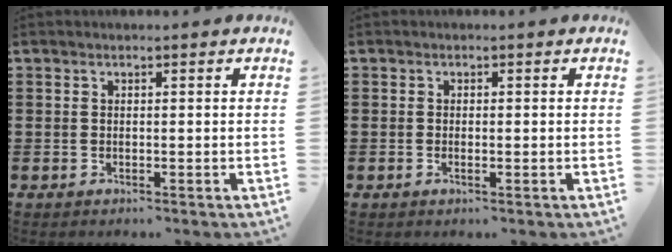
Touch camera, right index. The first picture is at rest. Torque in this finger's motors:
{"motor_torque": [-0.57, 1.52, 0.00, -0.01]}